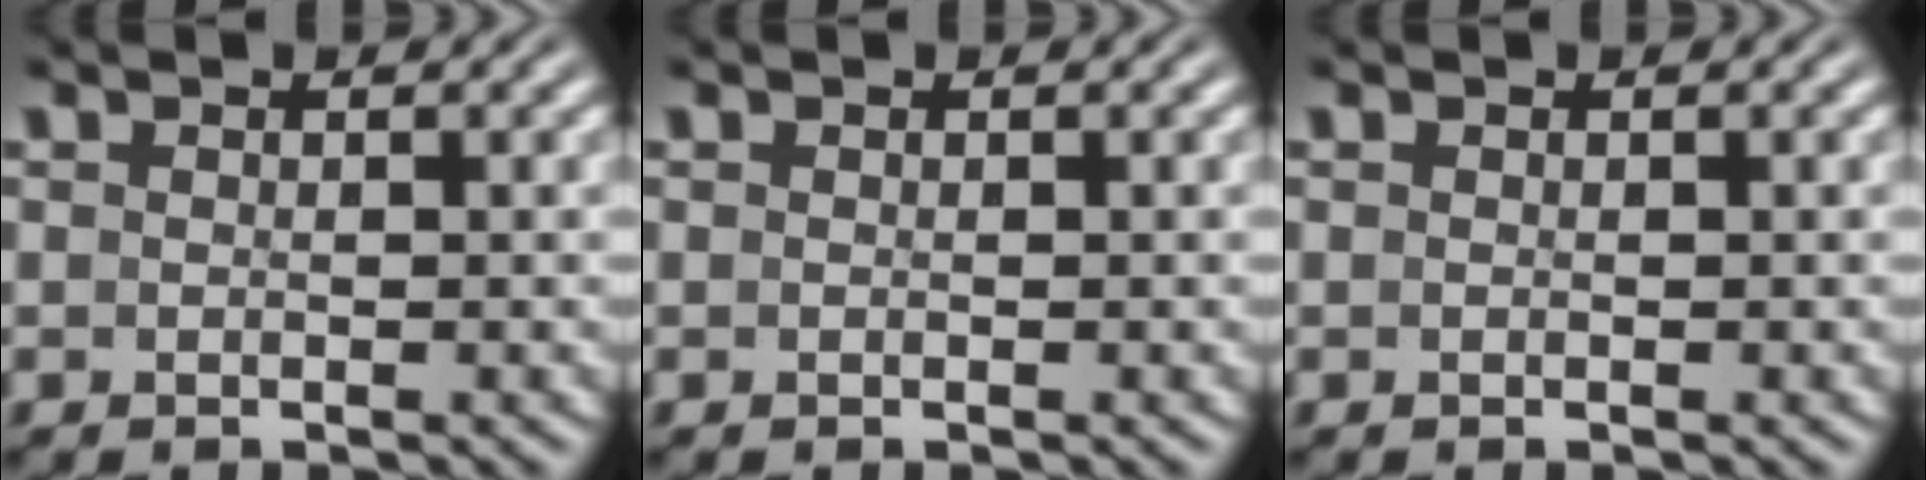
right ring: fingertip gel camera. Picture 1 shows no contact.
{"total": 0.0}
{"total": 0.0}